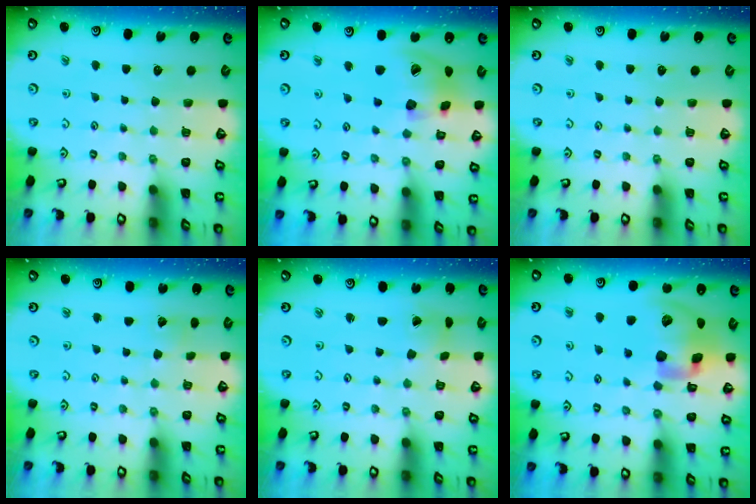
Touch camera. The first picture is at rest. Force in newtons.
{"total": 16.5, "press": 16.4, "slide": 2.4}
{"total": 0.0}
{"total": 2.8, "press": 2.8, "slide": 0.3}
{"total": 1.3, "press": 1.3, "slide": 0.3}
{"total": 19.0, "press": 18.8, "slide": 2.7}